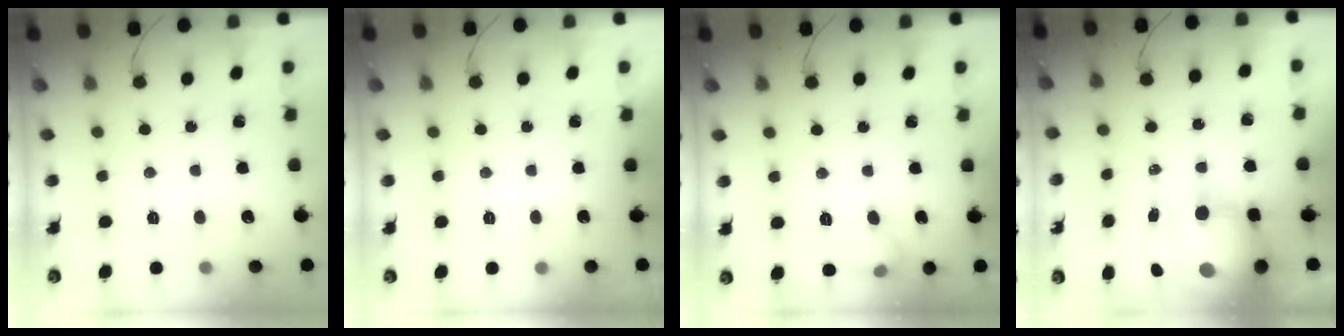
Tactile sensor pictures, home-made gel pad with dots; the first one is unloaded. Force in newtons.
{"total": 0.0}
{"total": 6.7, "press": 5.8, "slide": 3.4}
{"total": 15.3, "press": 14.9, "slide": 3.8}